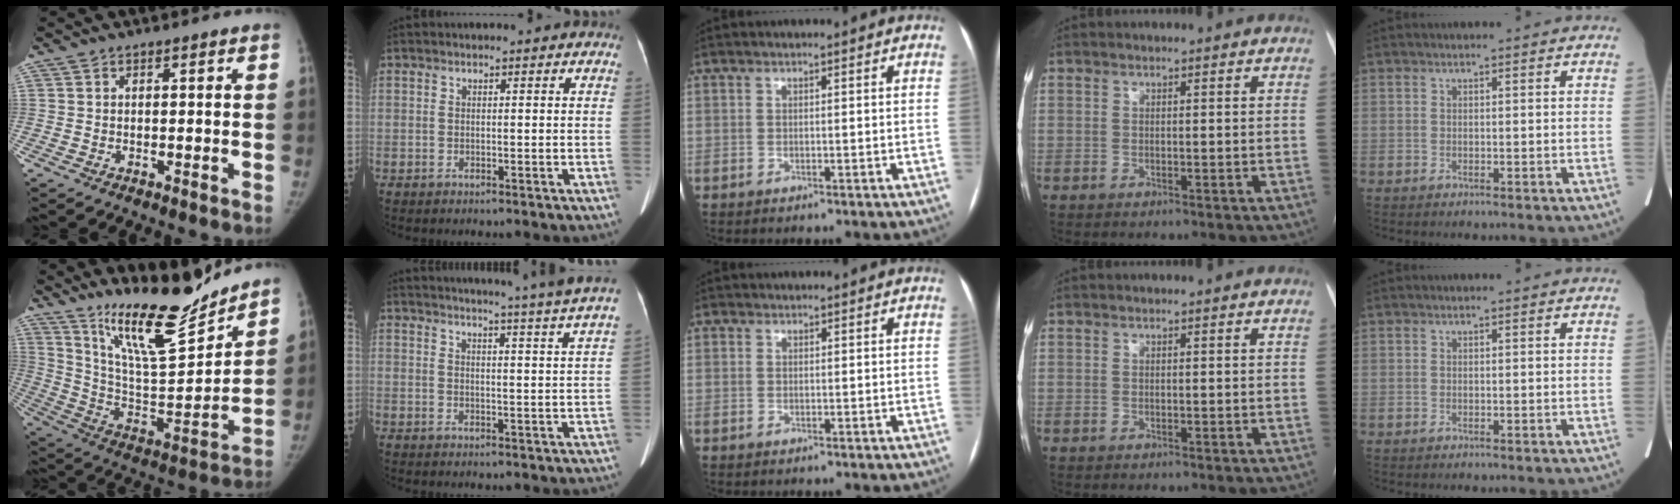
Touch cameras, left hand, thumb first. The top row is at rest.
{"thumb": {"total": 19.2, "force": [15.8, 3.8, 10.2], "torque": [-0.130, -0.112, 0.277]}, "index": {"total": 14.6, "force": [13.1, -2.5, 6.0], "torque": [-0.091, -0.050, 0.148]}}